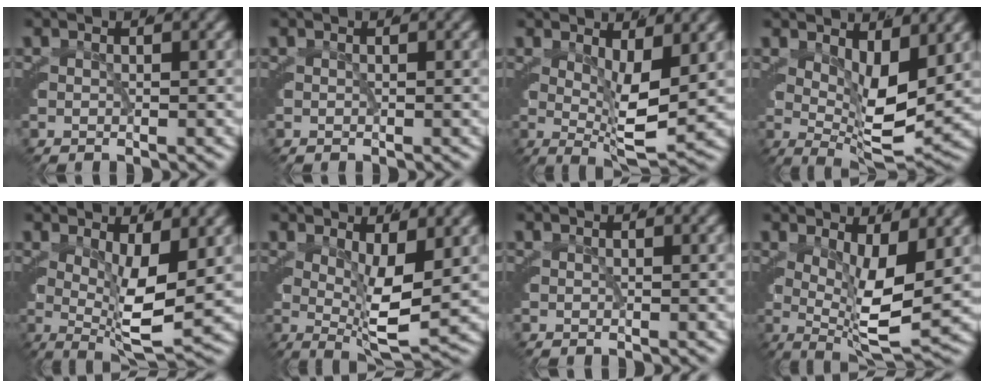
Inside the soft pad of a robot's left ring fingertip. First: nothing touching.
{"total": 0.0}
{"total": 5.2, "force": [1.0, 1.0, 5.0], "torque": [-0.066, -0.019, 0.025]}
{"total": 6.2, "force": [1.5, 2.0, 5.7], "torque": [-0.075, -0.022, 0.033]}
{"total": 6.0, "force": [0.3, 1.6, 5.8], "torque": [-0.081, -0.026, 0.015]}
{"total": 5.4, "force": [0.7, 1.1, 5.2], "torque": [-0.070, -0.021, 0.020]}
{"total": 0.0}
{"total": 6.6, "force": [0.1, 2.3, 6.3], "torque": [-0.090, -0.032, 0.014]}